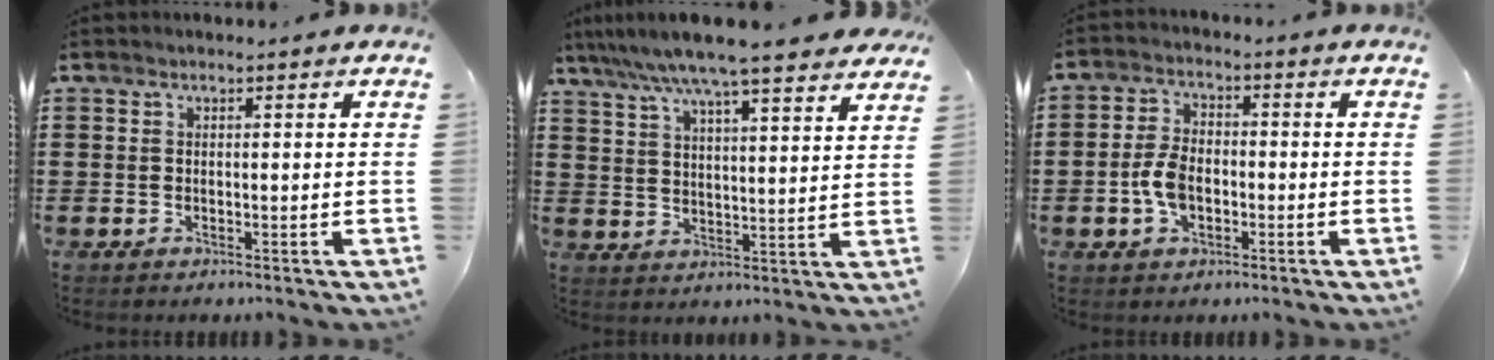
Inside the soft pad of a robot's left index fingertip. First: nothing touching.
{"total": 8.0, "force": [7.1, 0.0, 3.7], "torque": [-0.097, -0.033, 0.124]}
{"total": 5.3, "force": [-1.2, 3.1, 4.1], "torque": [-0.100, 0.001, -0.029]}